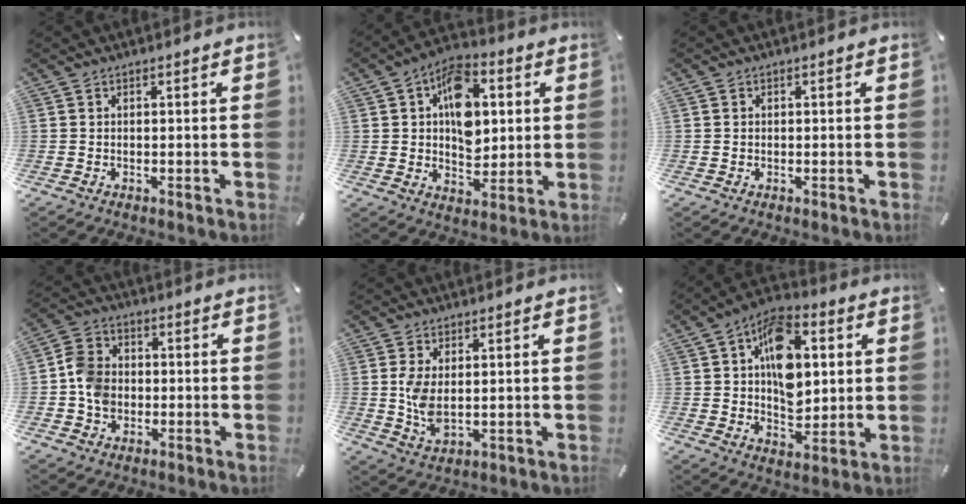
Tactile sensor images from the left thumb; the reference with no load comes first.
{"total": 12.8, "force": [2.5, 9.2, 8.6], "torque": [-0.113, 0.006, 0.046]}
{"total": 0.8, "force": [0.0, 0.8, 0.3], "torque": [-0.006, 0.006, -0.002]}
{"total": 7.7, "force": [-1.4, 6.7, 3.6], "torque": [-0.077, 0.014, -0.024]}
{"total": 6.1, "force": [0.7, 3.2, 5.1], "torque": [-0.119, -0.007, 0.007]}
{"total": 14.8, "force": [3.0, 10.2, 10.2], "torque": [-0.148, 0.001, 0.054]}